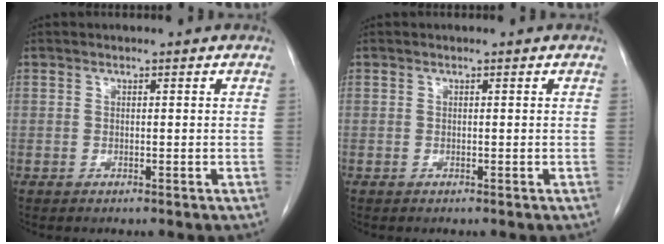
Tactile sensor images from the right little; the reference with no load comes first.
{"total": 0.0}